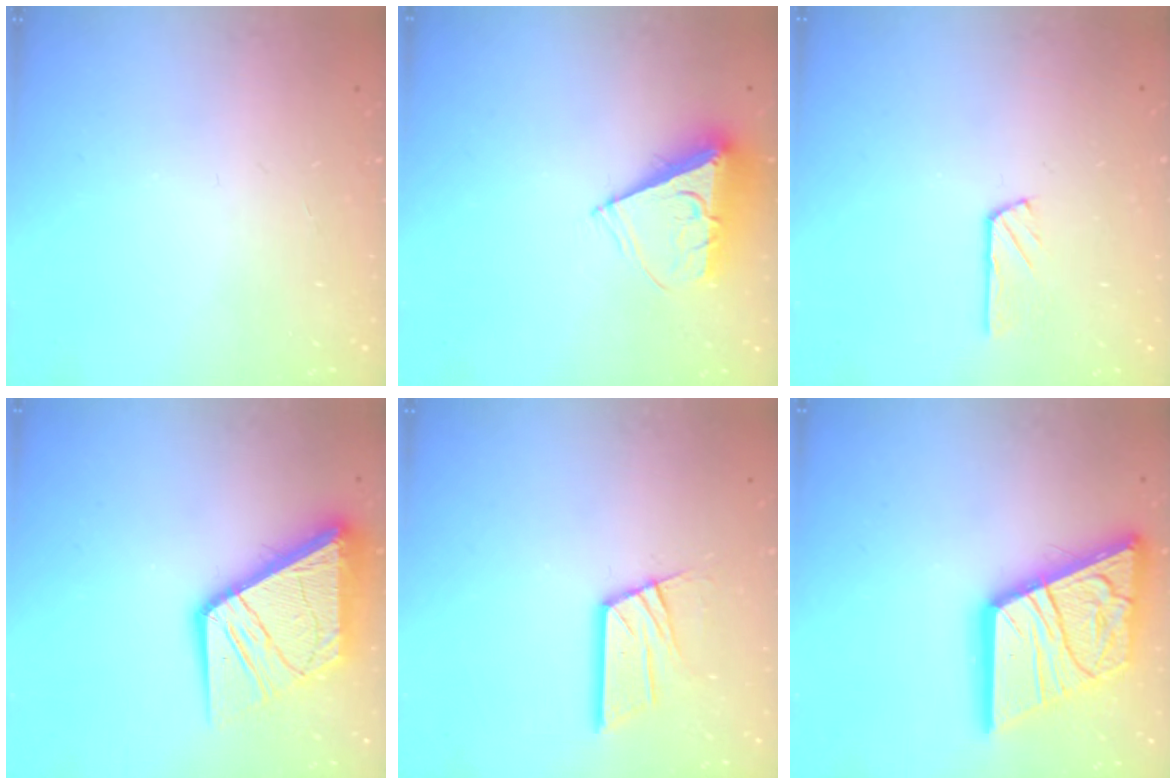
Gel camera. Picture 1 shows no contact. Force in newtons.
{"total": 8.0, "press": 8.0, "slide": 0.4}
{"total": 2.9, "press": 2.9, "slide": 0.5}
{"total": 19.2, "press": 19.1, "slide": 2.3}
{"total": 12.0, "press": 12.0, "slide": 1.2}
{"total": 27.4, "press": 27.2, "slide": 3.1}